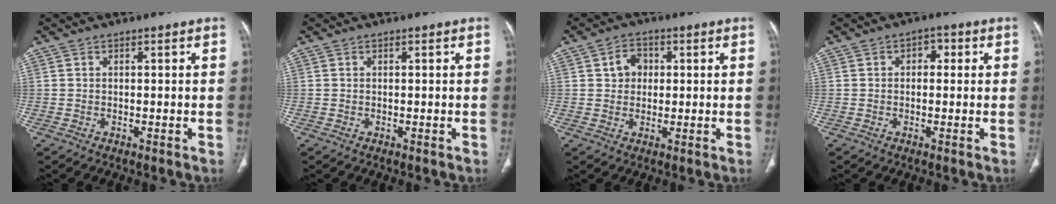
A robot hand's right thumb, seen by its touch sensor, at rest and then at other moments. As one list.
[{"total": 0.0}, {"total": 4.4, "force": [1.0, 3.7, 2.2], "torque": [-0.015, 0.005, 0.013]}, {"total": 2.9, "force": [0.7, 2.0, 2.0], "torque": [-0.011, 0.007, 0.004]}]